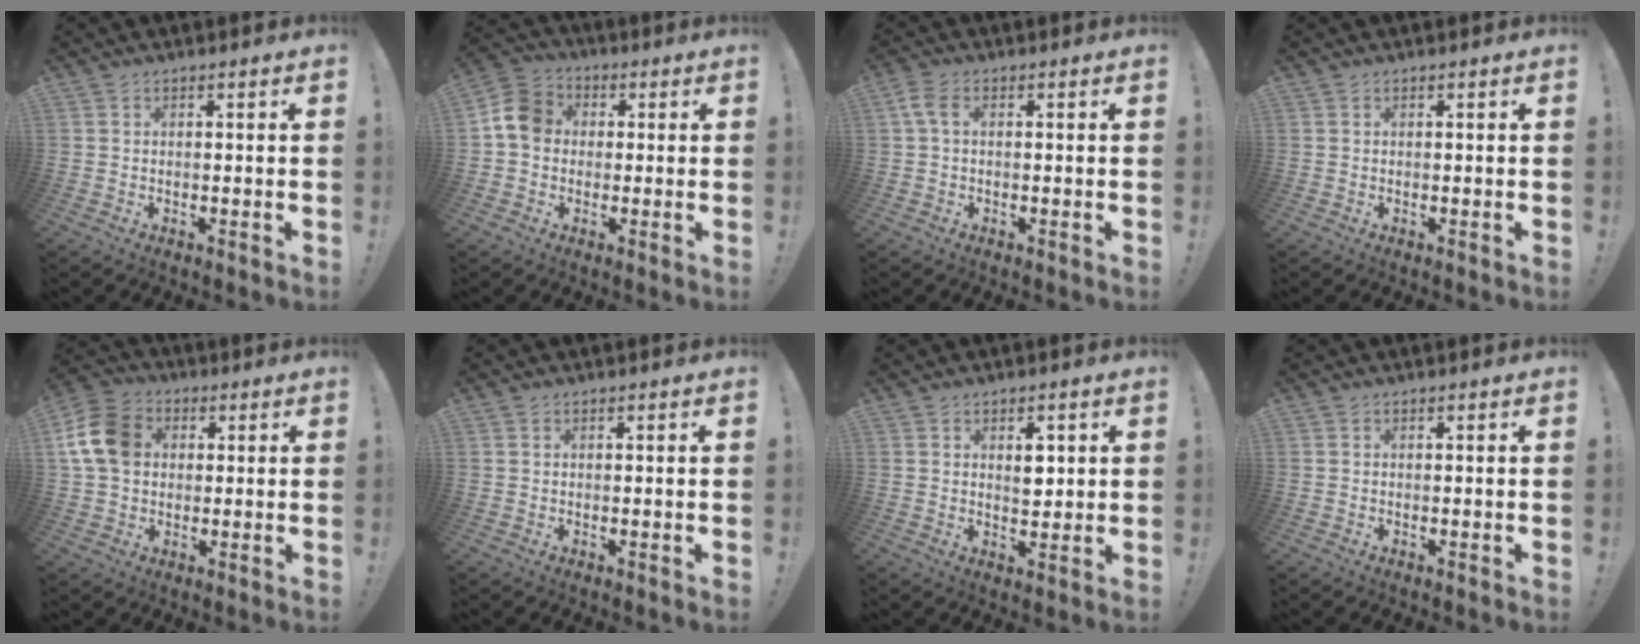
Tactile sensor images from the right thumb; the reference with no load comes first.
{"total": 9.4, "force": [0.8, 7.9, 5.1], "torque": [-0.083, 0.019, 0.023]}
{"total": 3.7, "force": [0.8, 2.1, 3.0], "torque": [-0.064, 0.006, 0.014]}
{"total": 0.0}
{"total": 13.3, "force": [2.7, 10.4, 7.8], "torque": [-0.139, 0.006, 0.056]}
{"total": 0.0}
{"total": 4.6, "force": [1.7, 3.0, 3.0], "torque": [-0.028, -0.007, 0.023]}
{"total": 0.0}